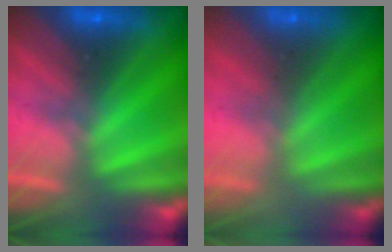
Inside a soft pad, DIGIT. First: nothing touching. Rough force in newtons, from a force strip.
{"total": 9.6}